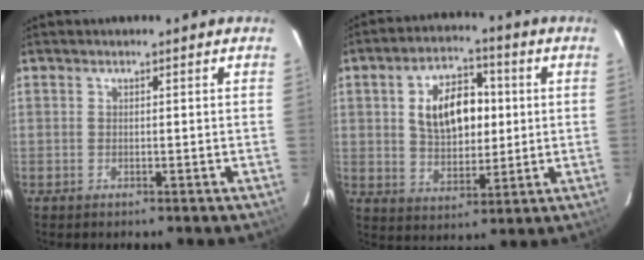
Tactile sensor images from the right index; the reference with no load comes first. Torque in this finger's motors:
{"motor_torque": [0.45, 0.00, 0.44, 0.10]}